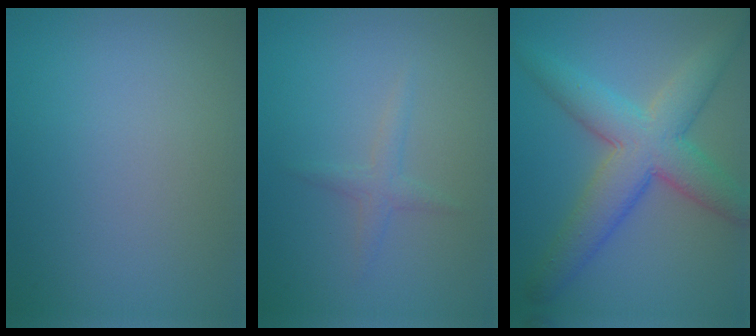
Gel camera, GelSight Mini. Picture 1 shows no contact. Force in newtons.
{"total": 1.3, "press": 1.3, "slide": 0.0}
{"total": 7.4, "press": 7.4, "slide": 0.4}